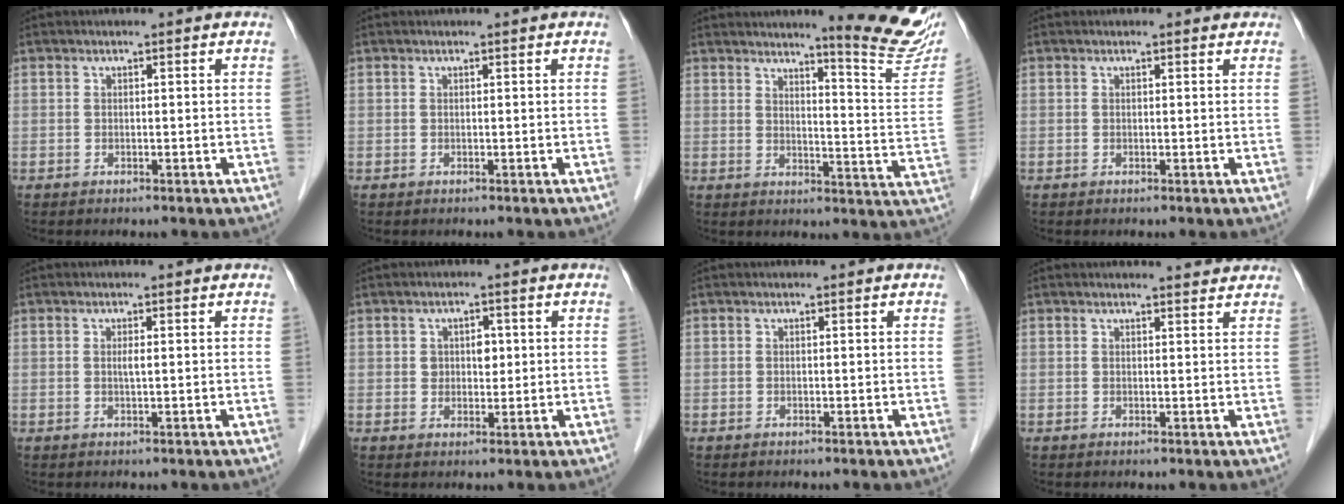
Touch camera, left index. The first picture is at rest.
{"total": 0.5, "force": [0.5, 0.0, 0.2], "torque": [-0.004, 0.001, 0.005]}
{"total": 14.1, "force": [12.1, -0.1, 7.2], "torque": [-0.081, -0.070, 0.138]}
{"total": 1.2, "force": [1.1, 0.4, 0.3], "torque": [-0.011, 0.001, 0.007]}
{"total": 1.1, "force": [0.2, 0.0, 1.0], "torque": [-0.023, -0.001, 0.002]}
{"total": 2.7, "force": [0.6, 2.0, 1.8], "torque": [-0.026, 0.004, 0.010]}
{"total": 0.0}
{"total": 2.6, "force": [2.6, 0.2, 0.2], "torque": [-0.010, -0.001, 0.026]}